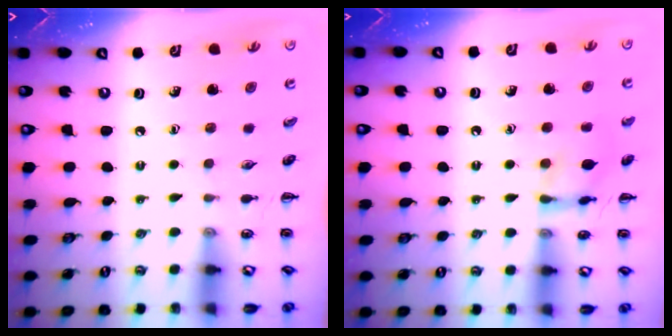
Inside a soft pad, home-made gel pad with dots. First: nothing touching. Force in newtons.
{"total": 9.4, "press": 9.4, "slide": 0.7}